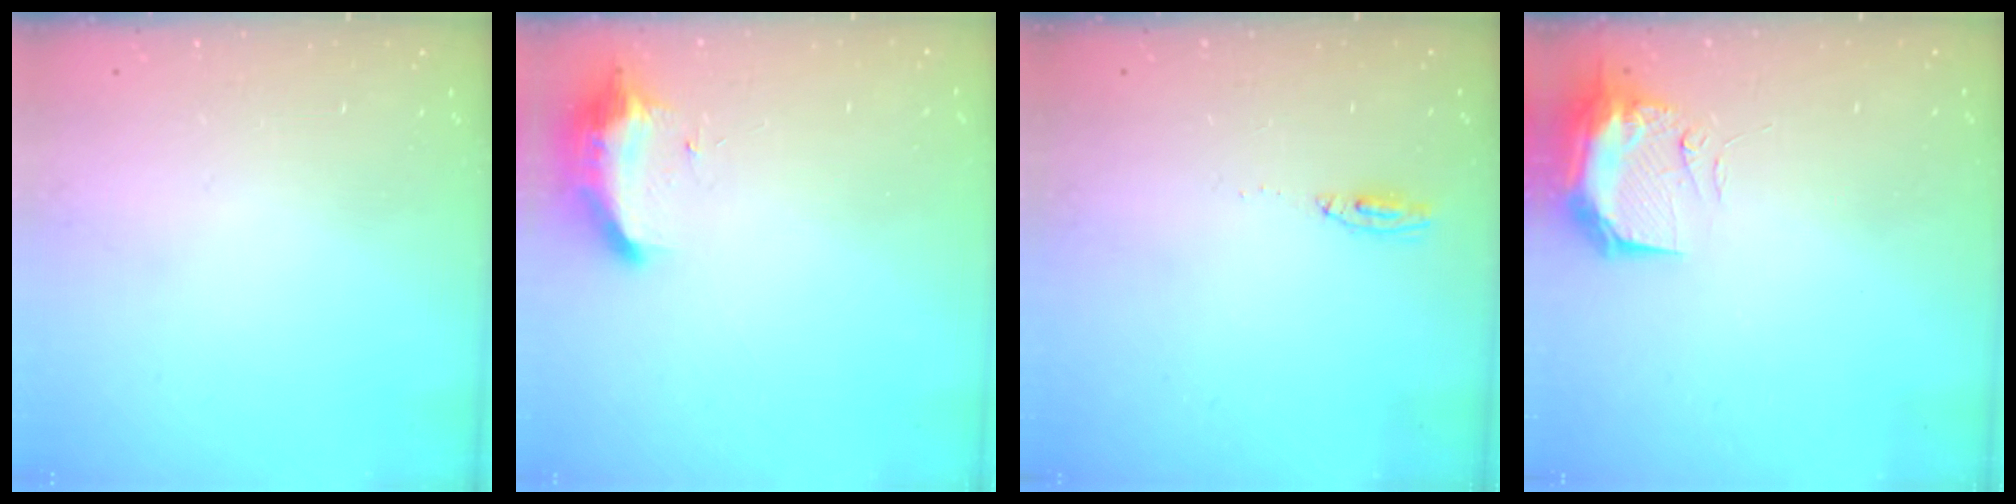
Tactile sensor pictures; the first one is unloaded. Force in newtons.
{"total": 9.1, "press": 9.1, "slide": 0.0}
{"total": 4.8, "press": 2.7, "slide": 4.0}
{"total": 14.8, "press": 11.3, "slide": 9.5}